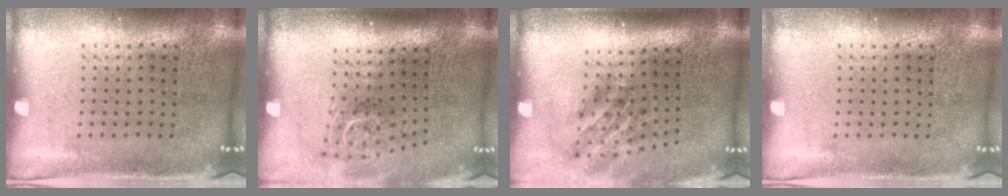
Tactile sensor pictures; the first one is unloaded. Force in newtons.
{"total": 1.9, "press": 1.3, "slide": 1.3}
{"total": 1.9, "press": 1.1, "slide": 1.5}
{"total": 0.0}